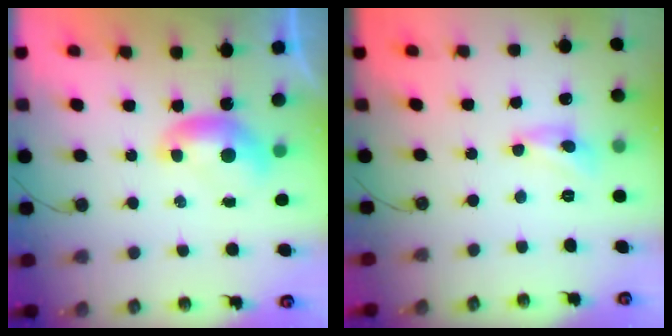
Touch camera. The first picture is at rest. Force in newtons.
{"total": 2.5, "press": 2.5, "slide": 0.3}